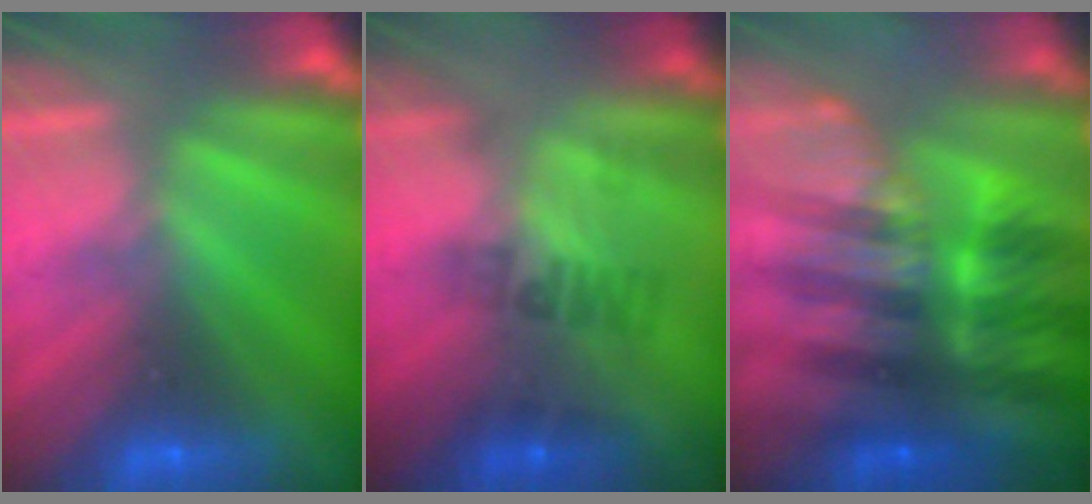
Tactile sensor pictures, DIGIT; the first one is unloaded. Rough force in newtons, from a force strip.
{"total": 2.3}
{"total": 6.3}